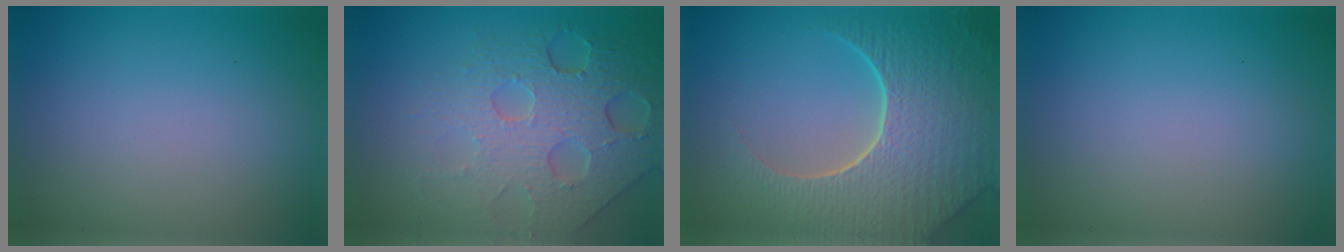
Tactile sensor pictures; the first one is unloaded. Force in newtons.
{"total": 8.3, "press": 5.5, "slide": 6.2}
{"total": 8.9, "press": 6.1, "slide": 6.5}
{"total": 0.0}